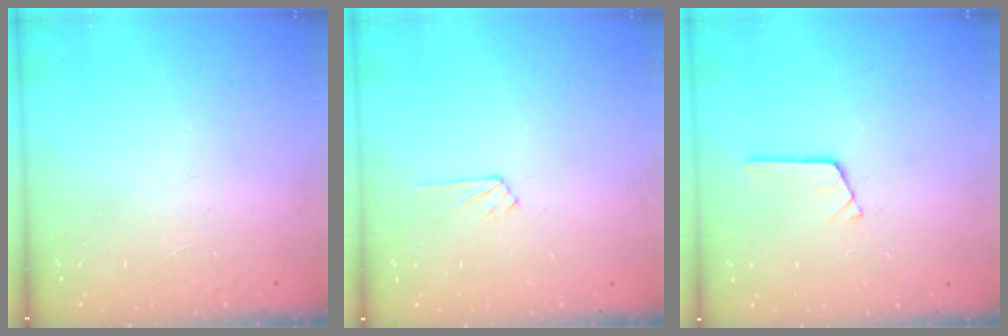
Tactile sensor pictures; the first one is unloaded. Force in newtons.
{"total": 4.7, "press": 4.7, "slide": 0.6}
{"total": 3.0, "press": 2.9, "slide": 0.4}